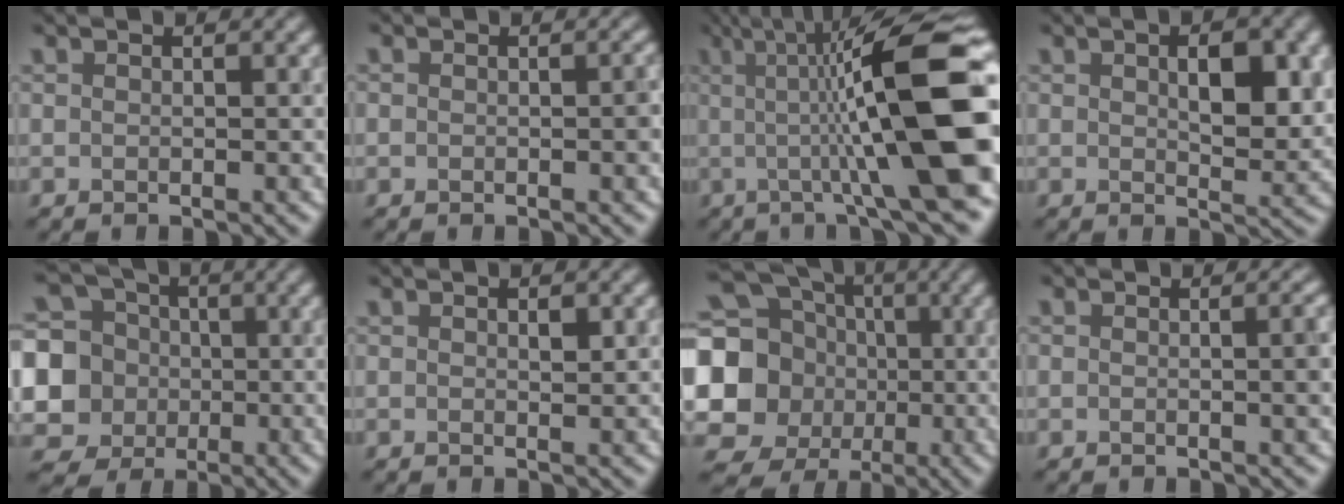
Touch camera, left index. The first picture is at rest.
{"total": 0.9, "force": [-0.2, 0.5, 0.7], "torque": [-0.009, 0.001, -0.001]}
{"total": 15.0, "force": [0.7, 3.0, 14.7], "torque": [-0.180, 0.017, 0.008]}
{"total": 4.7, "force": [1.2, 2.0, 4.1], "torque": [-0.065, -0.001, 0.022]}
{"total": 9.1, "force": [-0.5, 8.5, 3.1], "torque": [-0.091, 0.007, -0.035]}
{"total": 1.0, "force": [0.3, 0.3, 0.9], "torque": [-0.015, -0.001, 0.005]}
{"total": 19.2, "force": [-0.4, 18.0, 6.8], "torque": [-0.187, 0.002, -0.045]}
{"total": 2.4, "force": [-0.1, 0.8, 2.3], "torque": [-0.018, 0.004, -0.003]}